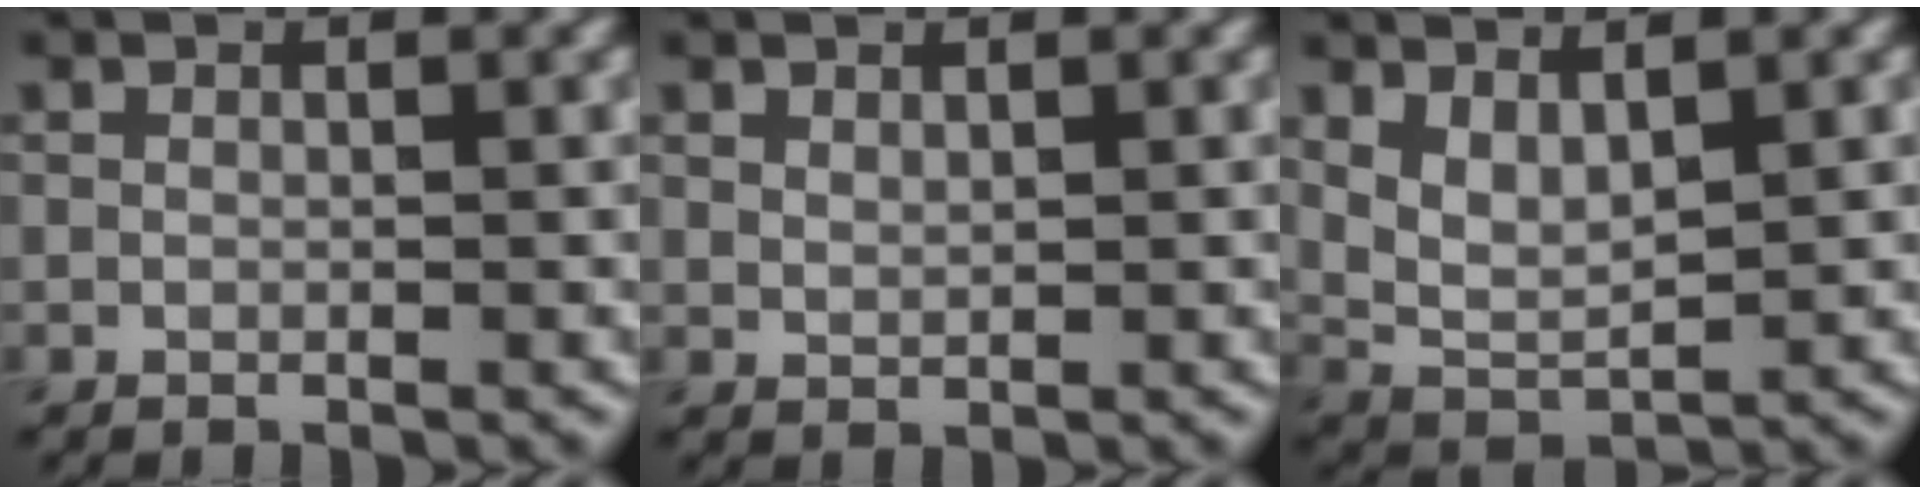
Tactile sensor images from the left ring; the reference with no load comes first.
{"total": 0.9, "force": [0.7, 0.4, 0.3], "torque": [-0.011, -0.001, 0.018]}
{"total": 3.4, "force": [1.5, 1.5, 2.7], "torque": [-0.061, -0.009, 0.034]}